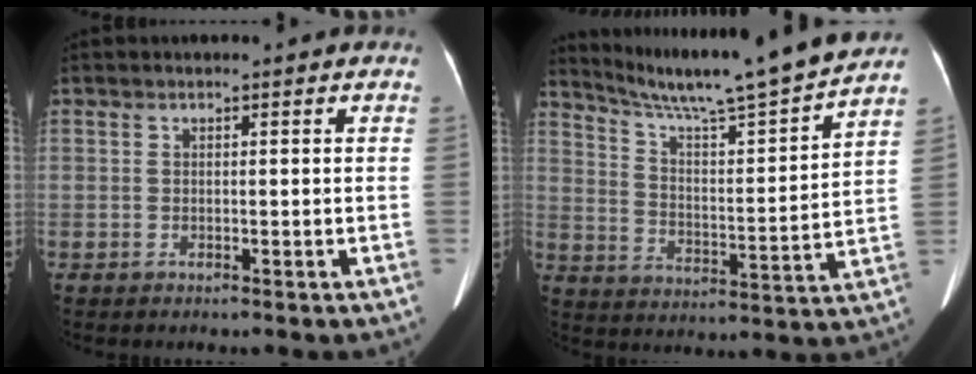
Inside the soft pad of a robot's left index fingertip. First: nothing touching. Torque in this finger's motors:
{"motor_torque": [0.27, -0.78, 0.13, 0.10]}